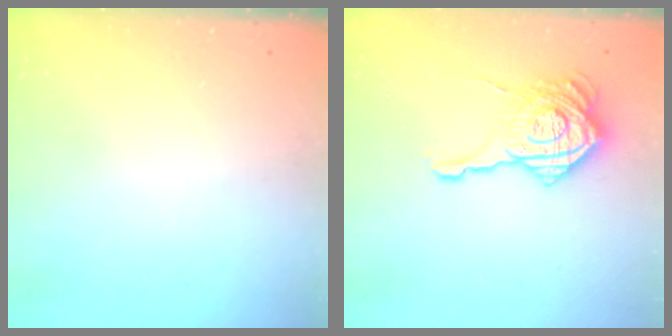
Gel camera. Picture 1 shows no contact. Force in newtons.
{"total": 17.6, "press": 17.5, "slide": 1.1}